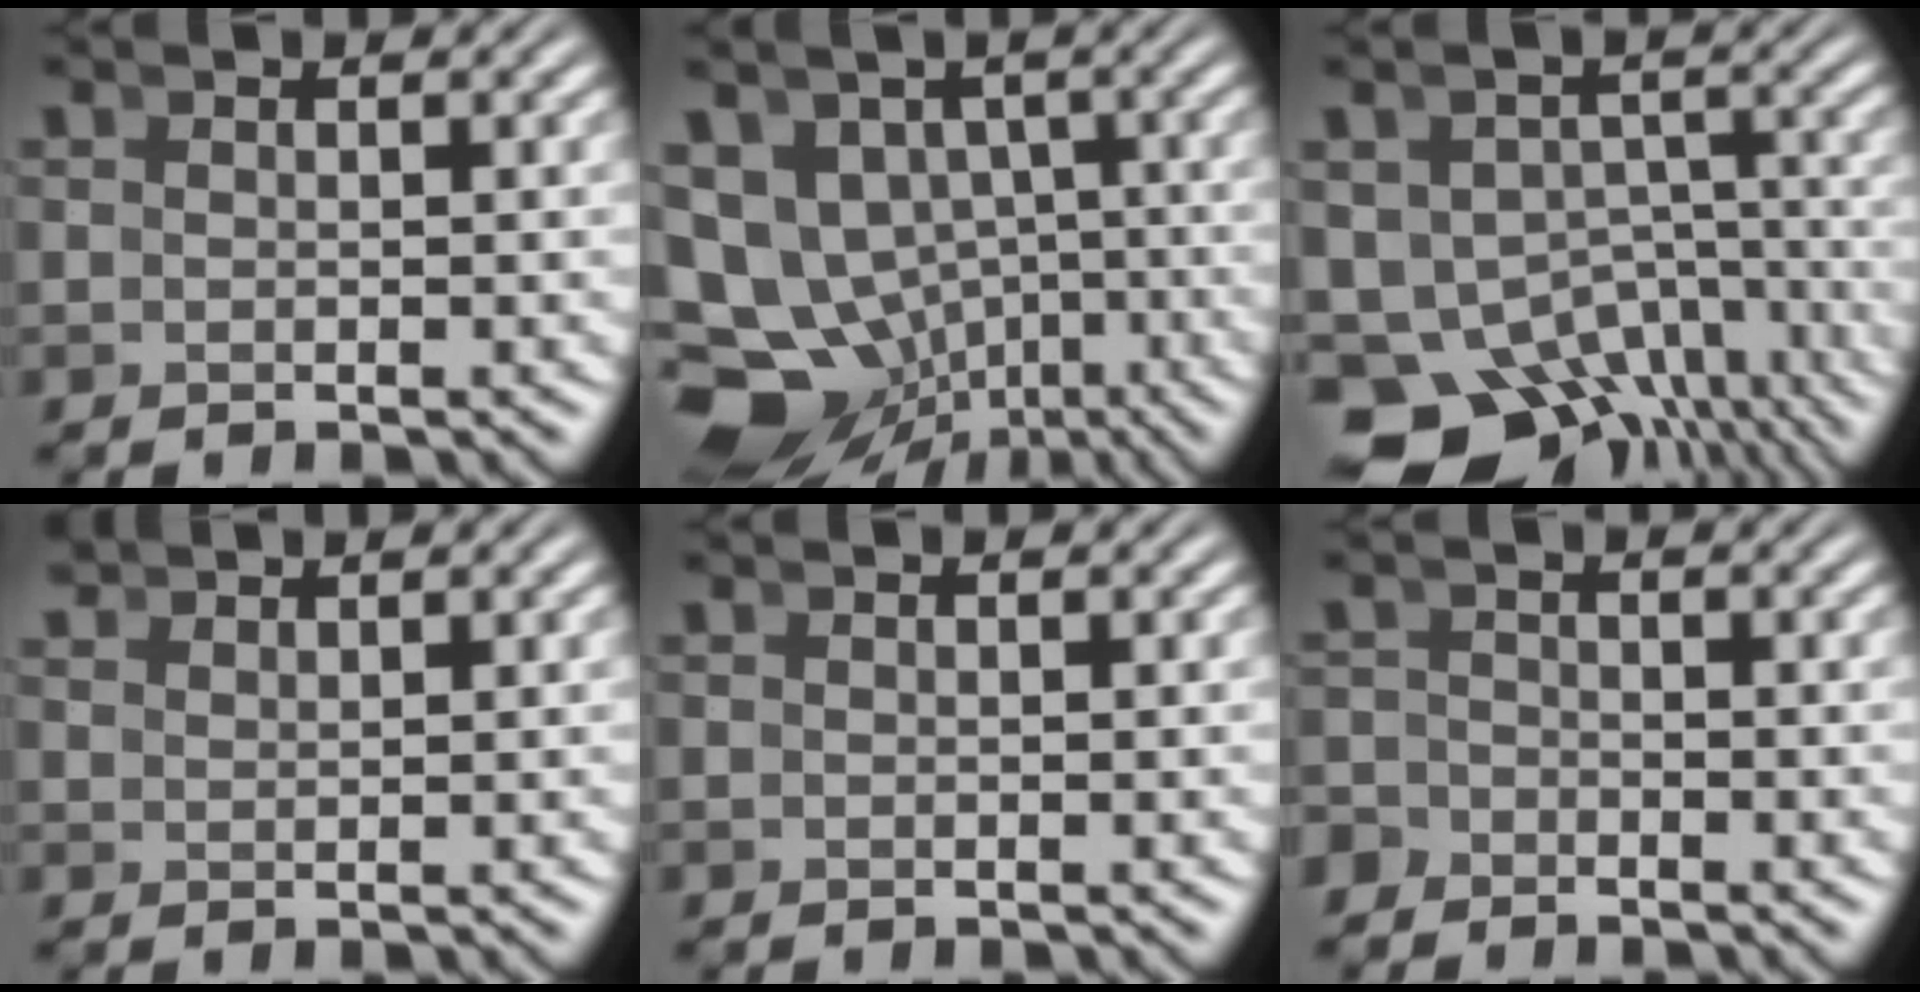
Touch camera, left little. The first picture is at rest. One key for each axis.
{"total": 16.1, "fx": -4.9, "fy": 13.1, "fz": 8.0, "tx": -0.157, "ty": -0.085, "tz": -0.060}
{"total": 16.2, "fx": -8.8, "fy": 11.5, "fz": 7.2, "tx": -0.135, "ty": -0.082, "tz": -0.117}
{"total": 2.2, "fx": 2.0, "fy": -1.0, "fz": -0.2, "tx": 0.018, "ty": 0.004, "tz": 0.043}
{"total": 0.0}
{"total": 2.1, "fx": -2.0, "fy": 0.5, "fz": -0.4, "tx": 0.015, "ty": -0.013, "tz": -0.034}